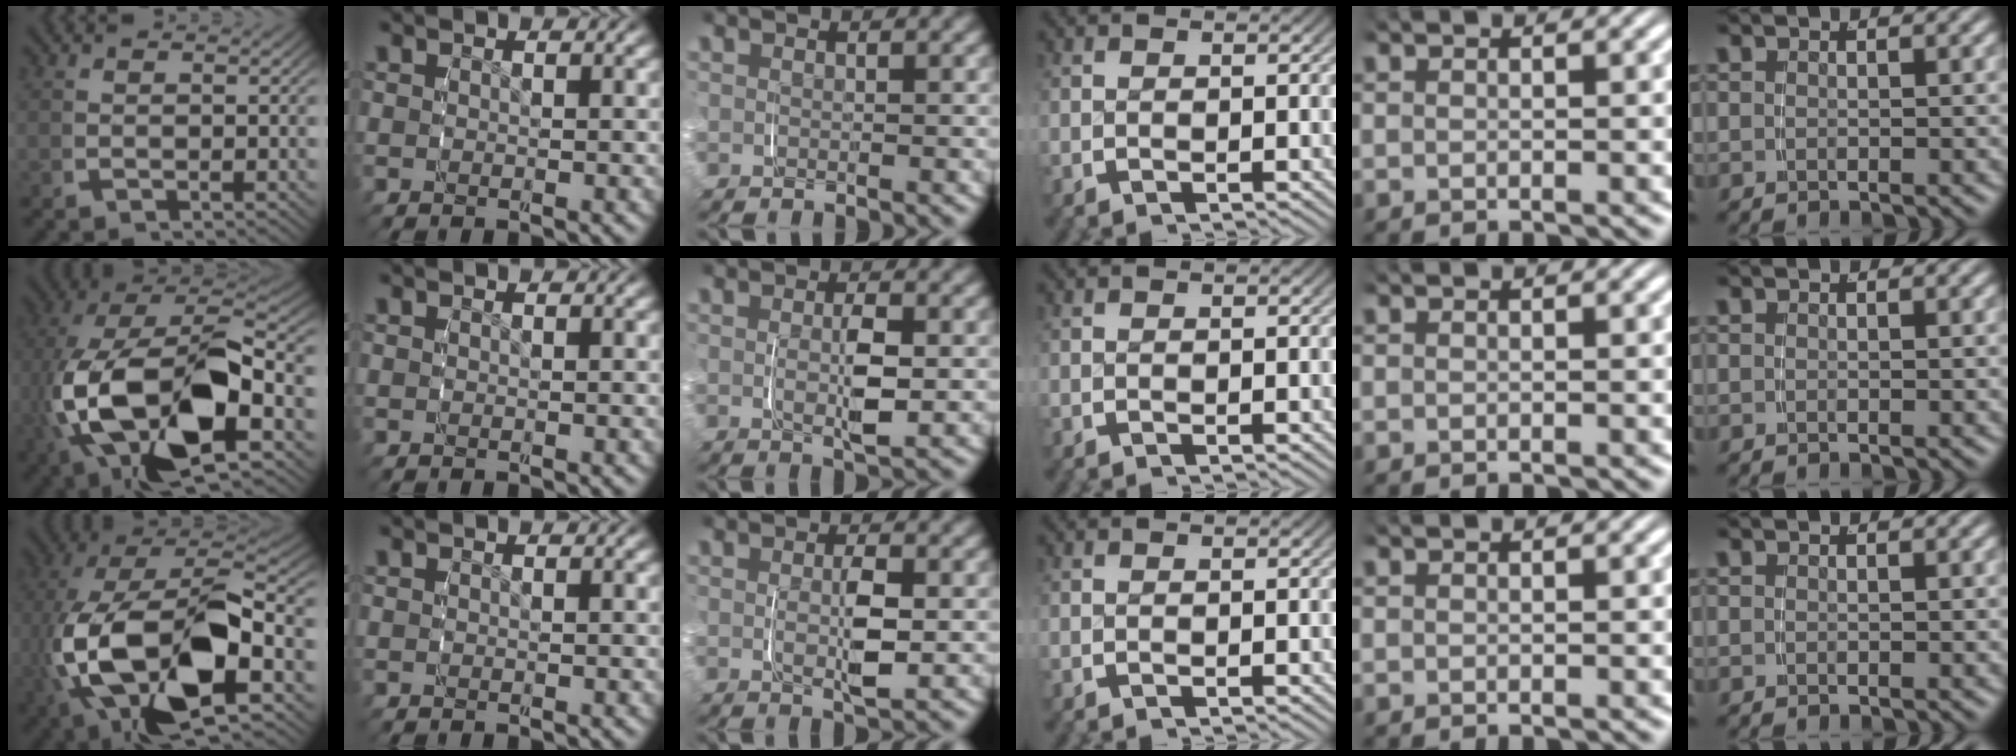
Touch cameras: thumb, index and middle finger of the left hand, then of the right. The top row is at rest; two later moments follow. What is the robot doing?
{"motion": "grasp_and_lifting", "object": "jar lid"}